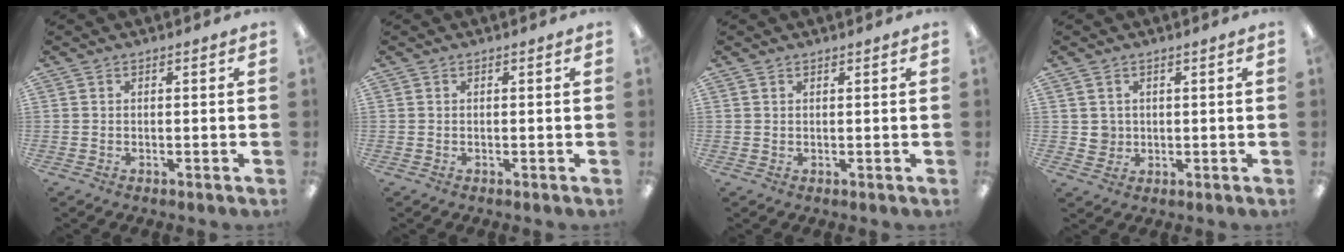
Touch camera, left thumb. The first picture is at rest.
{"total": 0.0}
{"total": 0.6, "force": [0.5, 0.2, 0.2], "torque": [-0.005, 0.001, 0.010]}
{"total": 3.2, "force": [1.1, 2.9, 0.1], "torque": [-0.004, 0.001, 0.020]}